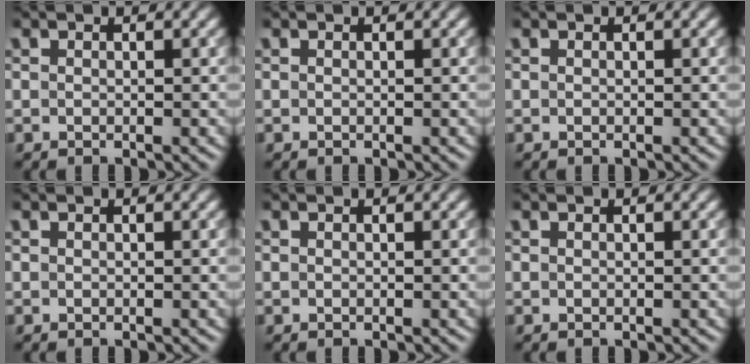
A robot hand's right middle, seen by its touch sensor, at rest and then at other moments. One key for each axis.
{"total": 0.0}
{"total": 0.0}
{"total": 0.0}
{"total": 0.0}
{"total": 0.0}